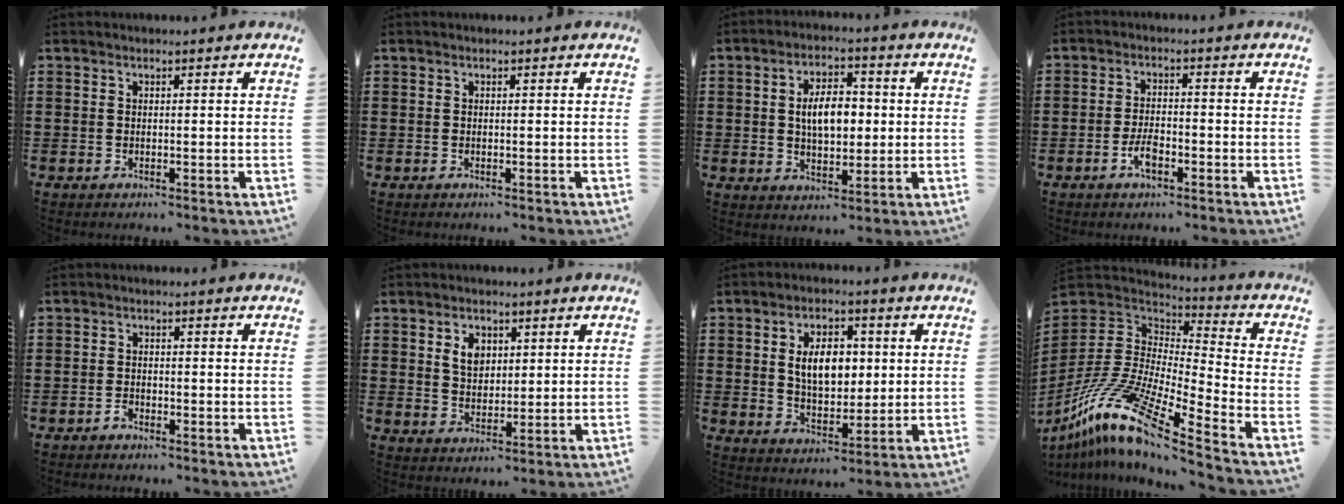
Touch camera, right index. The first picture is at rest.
{"total": 0.0}
{"total": 6.4, "force": [0.5, 3.5, 5.3], "torque": [-0.093, 0.006, 0.001]}
{"total": 3.7, "force": [-1.7, 1.5, 2.9], "torque": [-0.071, -0.001, -0.037]}
{"total": 1.3, "force": [-1.0, 0.5, 0.5], "torque": [-0.014, -0.003, -0.020]}
{"total": 4.3, "force": [1.6, 3.0, 2.6], "torque": [-0.061, 0.012, 0.028]}
{"total": 7.2, "force": [1.3, 4.4, 5.5], "torque": [-0.105, 0.008, 0.017]}
{"total": 13.6, "force": [-10.0, 2.1, 9.0], "torque": [-0.199, 0.002, -0.202]}